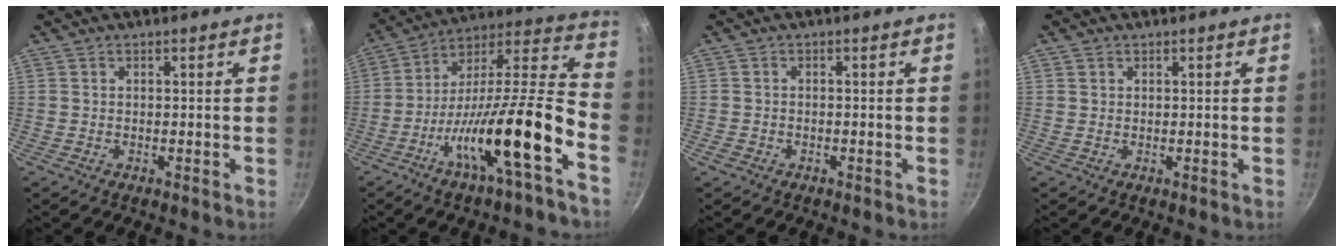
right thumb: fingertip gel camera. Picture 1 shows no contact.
{"total": 22.4, "force": [-9.6, 3.5, 19.9], "torque": [-0.301, 0.051, -0.173]}
{"total": 1.3, "force": [-0.8, 0.8, 0.5], "torque": [-0.017, 0.008, -0.013]}
{"total": 0.8, "force": [0.4, 0.7, 0.2], "torque": [-0.001, 0.002, 0.005]}